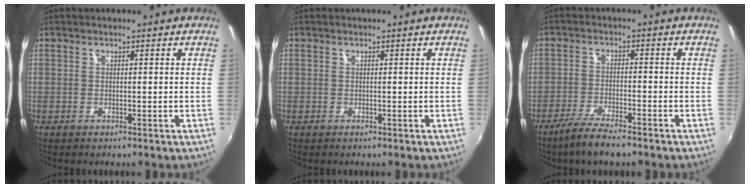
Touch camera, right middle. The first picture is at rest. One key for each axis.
{"total": 0.0}
{"total": 6.6, "fx": -5.2, "fy": 1.0, "fz": 3.8, "tx": -0.096, "ty": -0.008, "tz": -0.097}